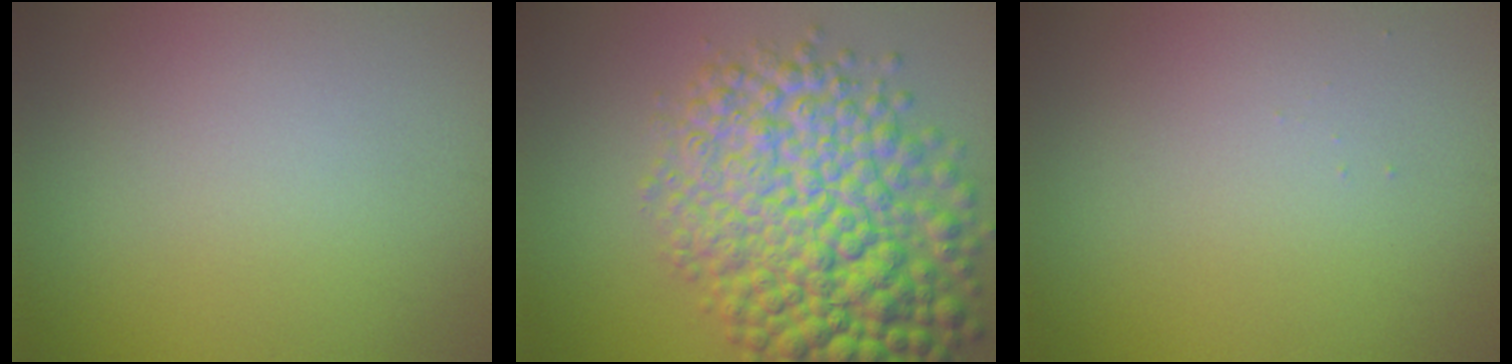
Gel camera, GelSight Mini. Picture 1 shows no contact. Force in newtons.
{"total": 11.1, "press": 11.1, "slide": 0.2}
{"total": 0.0}